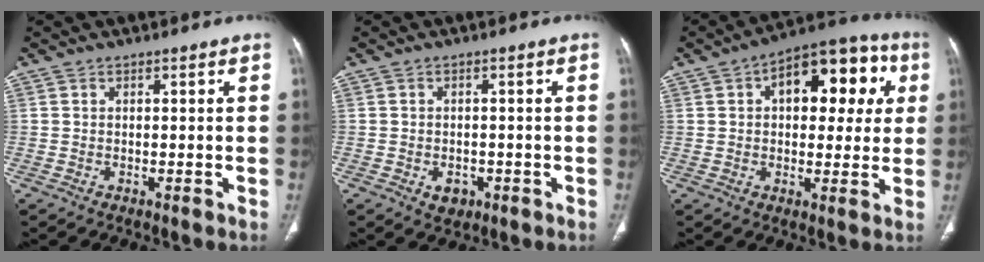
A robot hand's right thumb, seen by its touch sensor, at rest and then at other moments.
{"total": 2.9, "force": [-1.2, 2.1, 1.6], "torque": [-0.011, 0.002, -0.010]}
{"total": 17.1, "force": [4.7, 9.5, 13.4], "torque": [-0.129, 0.026, 0.059]}